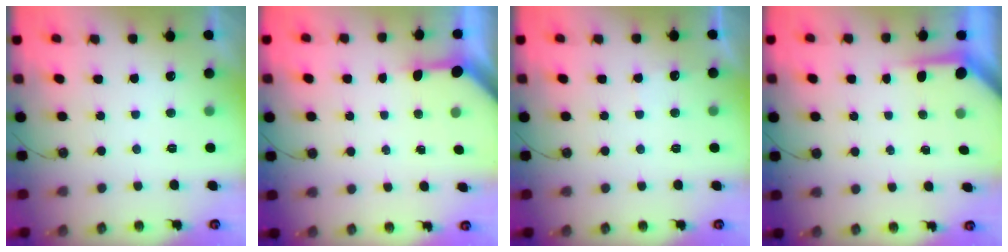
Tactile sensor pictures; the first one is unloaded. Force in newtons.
{"total": 3.5, "press": 3.5, "slide": 0.4}
{"total": 2.5, "press": 2.5, "slide": 0.5}
{"total": 3.9, "press": 3.9, "slide": 0.4}